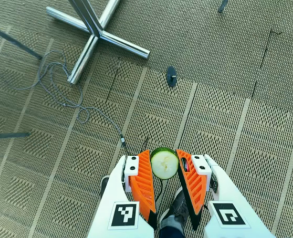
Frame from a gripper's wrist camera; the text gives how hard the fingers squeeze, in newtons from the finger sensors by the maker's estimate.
{"total": 6.5, "left": 6.1, "right": 7.0}